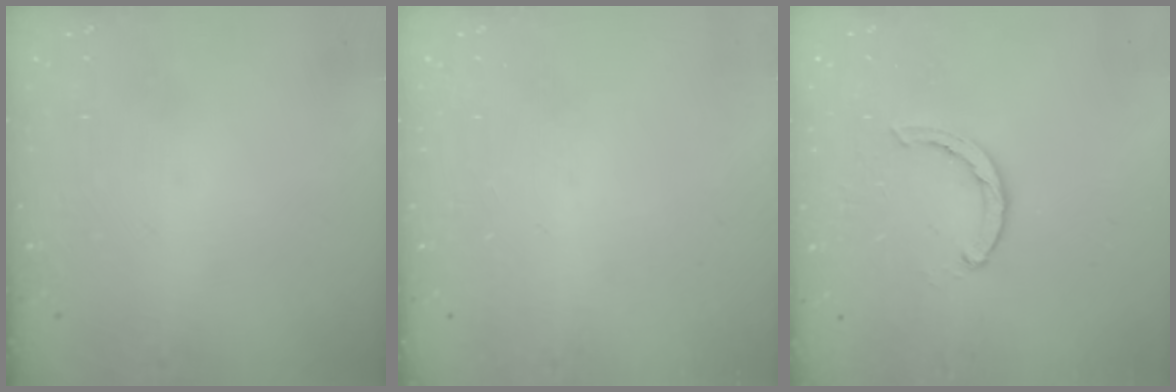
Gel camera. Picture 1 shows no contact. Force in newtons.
{"total": 0.0}
{"total": 2.4, "press": 2.4, "slide": 0.4}